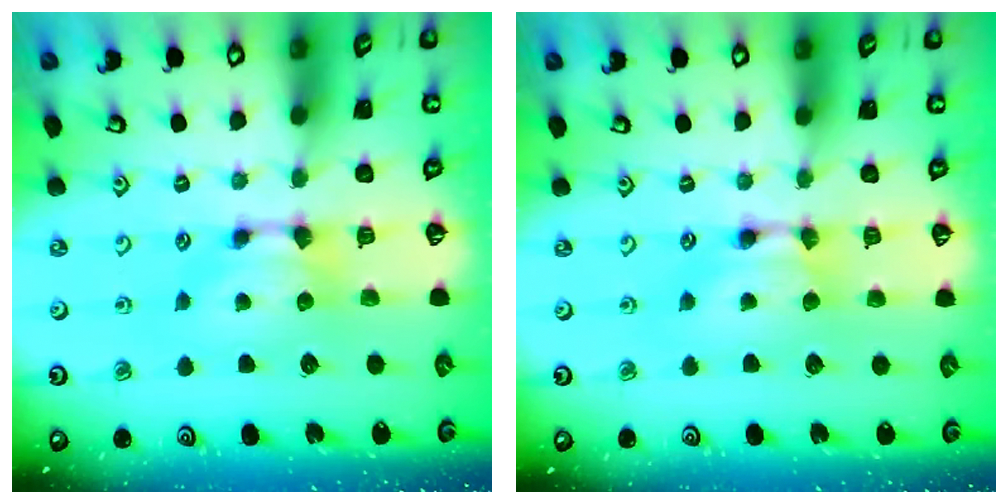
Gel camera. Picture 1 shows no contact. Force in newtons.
{"total": 1.8, "press": 1.8, "slide": 0.1}